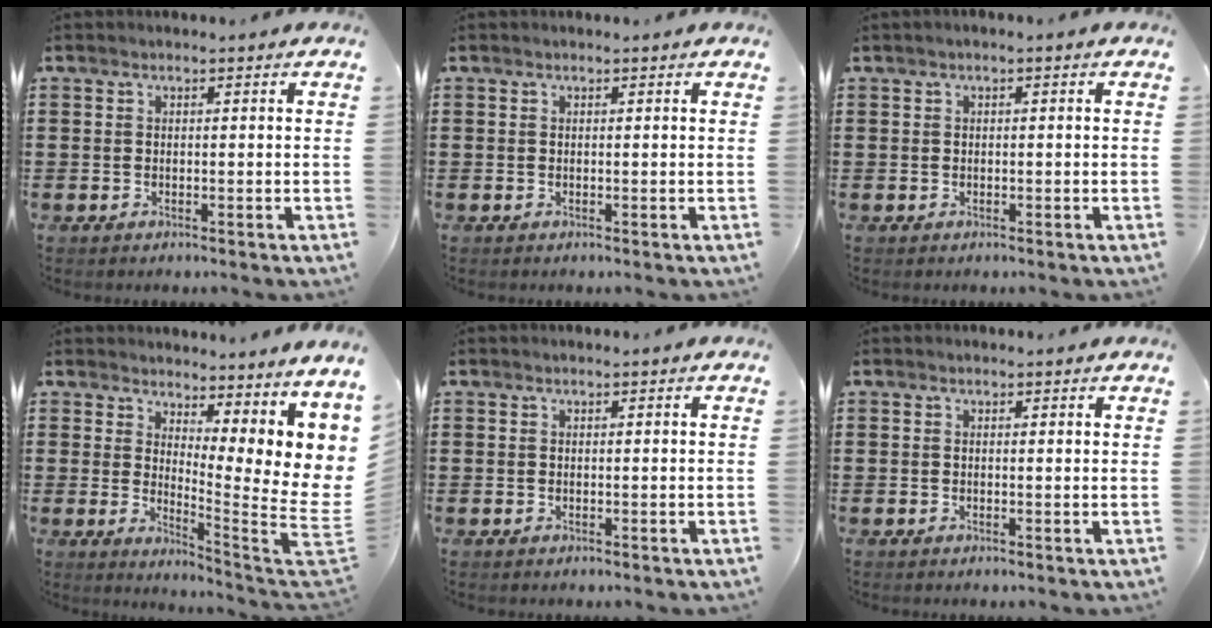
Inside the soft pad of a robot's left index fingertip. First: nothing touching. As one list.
[{"total": 0.0}, {"total": 0.5, "force": [-0.2, 0.1, 0.5], "torque": [-0.008, -0.002, -0.002]}, {"total": 6.4, "force": [4.4, 2.3, 4.1], "torque": [-0.060, -0.073, 0.078]}, {"total": 0.0}, {"total": 0.0}]